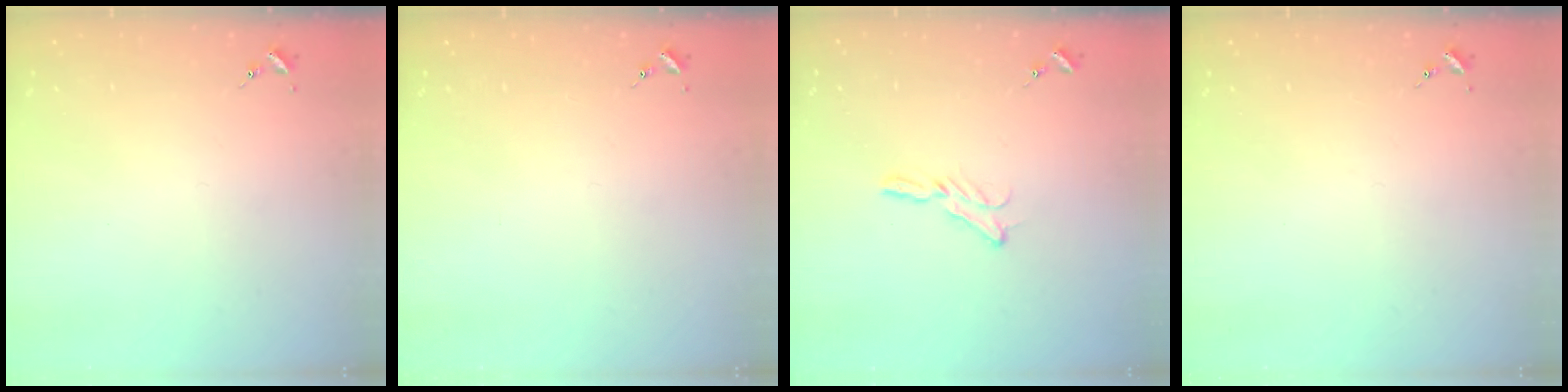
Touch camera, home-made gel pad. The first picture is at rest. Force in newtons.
{"total": 0.0}
{"total": 6.4, "press": 6.4, "slide": 0.1}
{"total": 0.0}